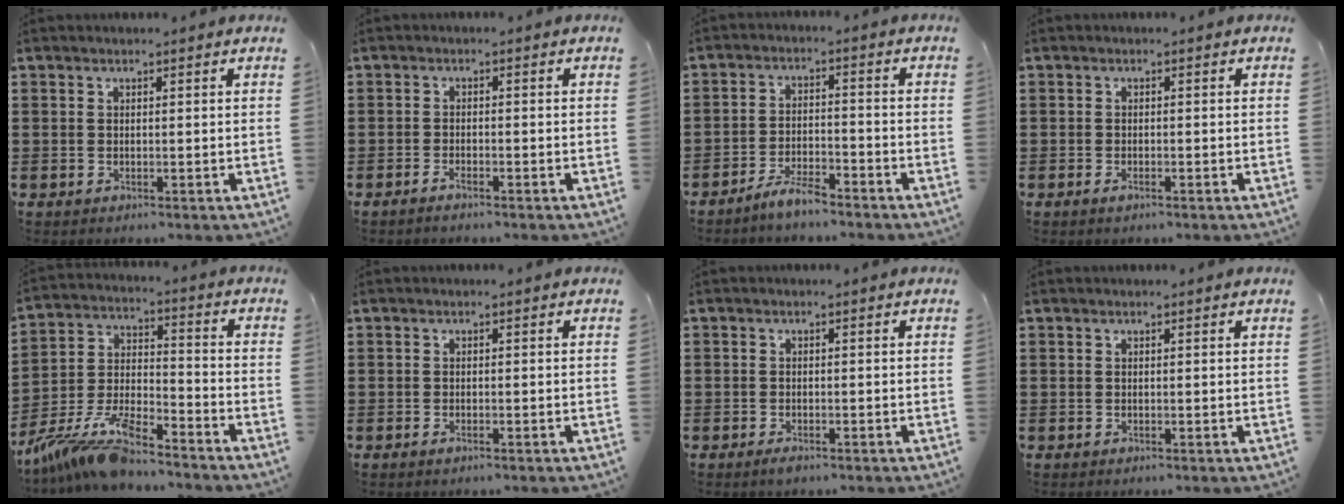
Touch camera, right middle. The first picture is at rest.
{"total": 1.3, "force": [-1.1, 0.2, 0.7], "torque": [-0.015, -0.003, -0.021]}
{"total": 4.6, "force": [-4.2, 0.6, 1.8], "torque": [-0.043, 0.002, -0.085]}
{"total": 1.0, "force": [-0.7, 0.3, 0.7], "torque": [-0.016, -0.001, -0.013]}
{"total": 10.7, "force": [-9.3, 1.9, 5.0], "torque": [-0.112, 0.015, -0.186]}
{"total": 0.8, "force": [-0.6, 0.2, 0.5], "torque": [-0.013, -0.003, -0.011]}
{"total": 0.9, "force": [-0.8, 0.4, 0.4], "torque": [-0.009, -0.004, -0.014]}
{"total": 0.0}